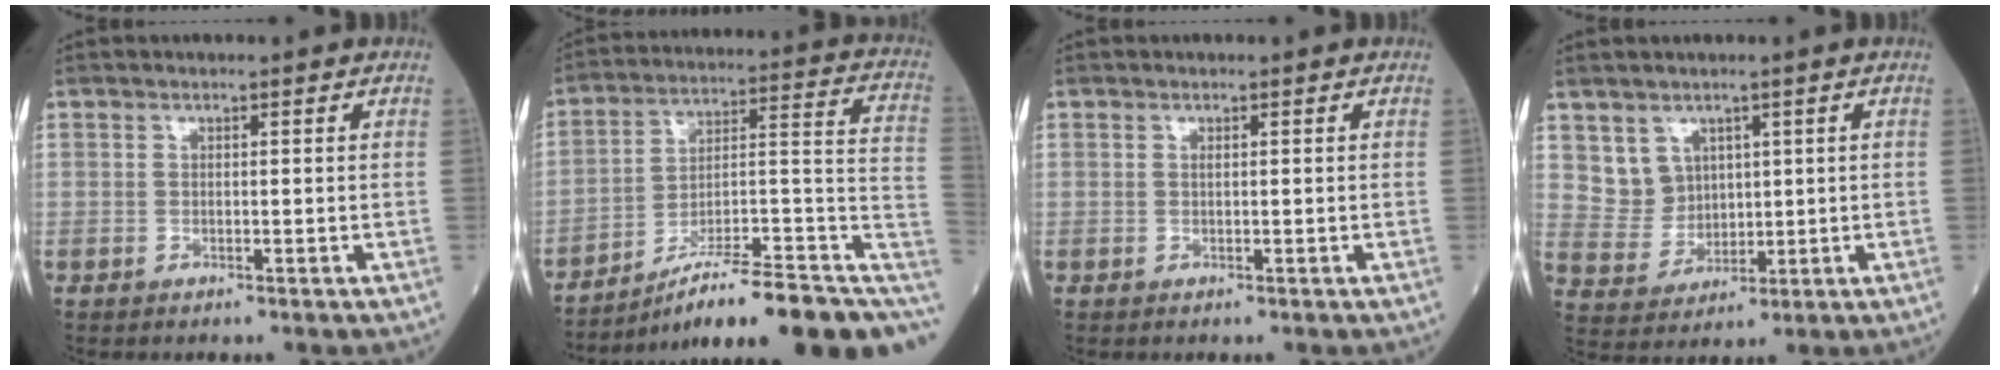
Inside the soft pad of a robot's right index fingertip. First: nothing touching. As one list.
[{"total": 21.8, "force": [-13.3, 3.7, 16.8], "torque": [-0.168, 0.037, -0.199]}, {"total": 0.0}, {"total": 5.4, "force": [2.5, 4.8, 0.7], "torque": [-0.019, 0.012, 0.059]}]